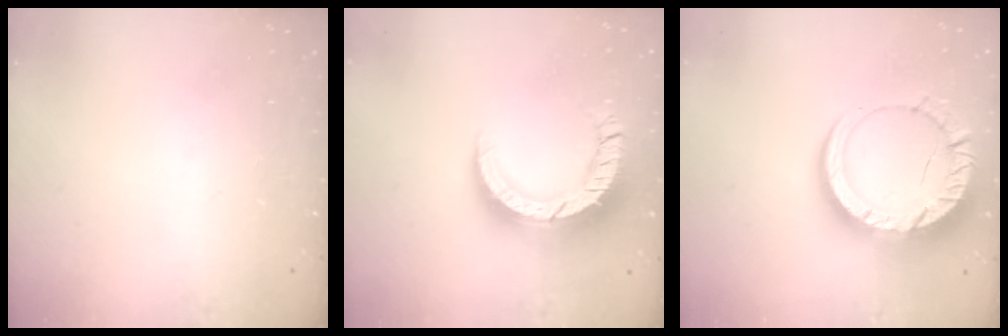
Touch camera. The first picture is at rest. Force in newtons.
{"total": 16.1, "press": 16.0, "slide": 1.4}
{"total": 18.9, "press": 18.8, "slide": 1.9}